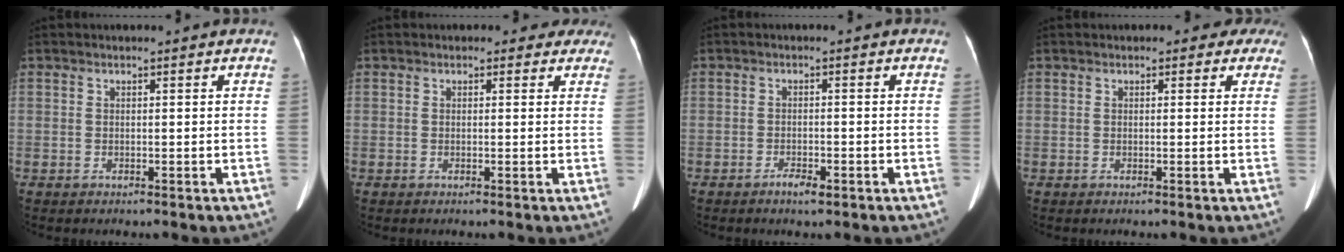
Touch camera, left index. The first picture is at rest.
{"total": 3.1, "force": [2.4, 1.9, 0.3], "torque": [0.017, -0.004, 0.008]}
{"total": 2.0, "force": [-1.3, 0.6, 1.4], "torque": [-0.025, -0.001, -0.020]}
{"total": 3.2, "force": [2.3, 2.1, 1.0], "torque": [0.009, 0.003, 0.009]}